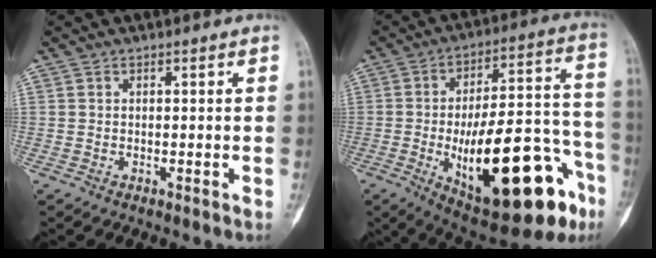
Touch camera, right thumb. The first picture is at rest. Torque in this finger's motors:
{"motor_torque": [0.35, 1.23, 1.92, -0.85, 0.20]}